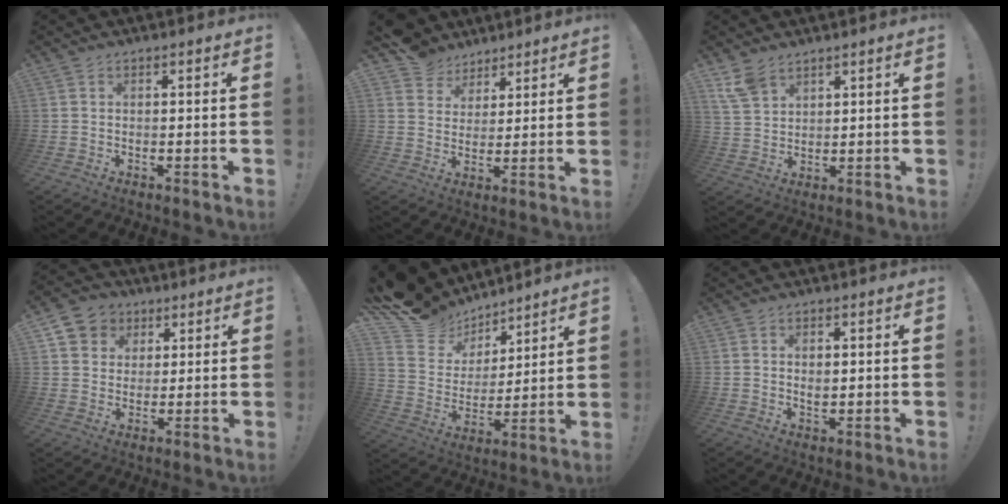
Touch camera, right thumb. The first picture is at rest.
{"total": 7.9, "force": [5.8, 5.4, 0.6], "torque": [-0.015, -0.044, 0.115]}
{"total": 7.0, "force": [5.0, 3.8, 3.2], "torque": [-0.065, -0.016, 0.100]}
{"total": 8.4, "force": [3.2, 7.5, 2.3], "torque": [-0.032, -0.013, 0.067]}
{"total": 12.8, "force": [9.6, 8.2, 2.1], "torque": [-0.053, -0.081, 0.187]}
{"total": 2.2, "force": [0.3, 1.4, 1.7], "torque": [-0.019, -0.002, 0.002]}